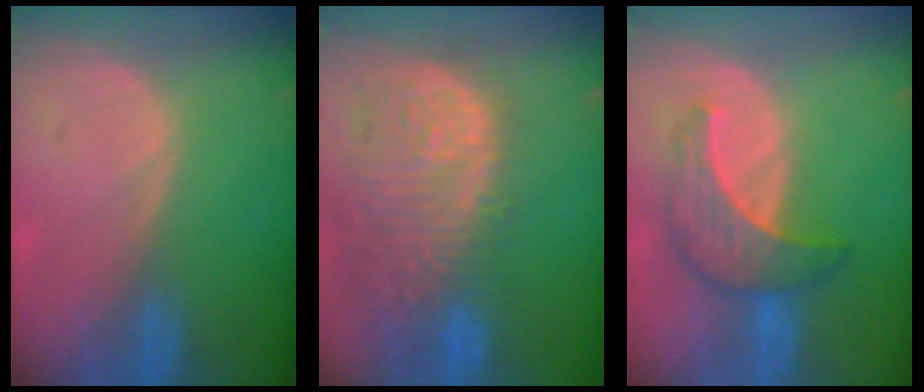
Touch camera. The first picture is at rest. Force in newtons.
{"total": 14.5, "press": 11.9, "slide": 8.2}
{"total": 6.9, "press": 6.9, "slide": 0.1}